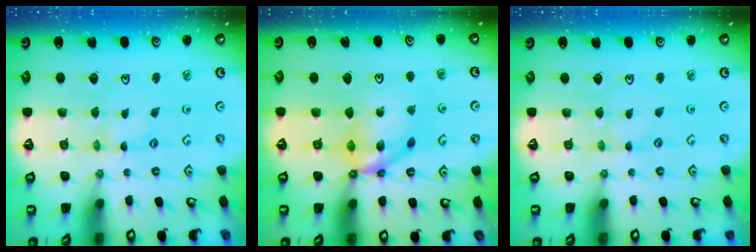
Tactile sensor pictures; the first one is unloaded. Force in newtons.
{"total": 10.3, "press": 10.3, "slide": 0.1}
{"total": 0.0}